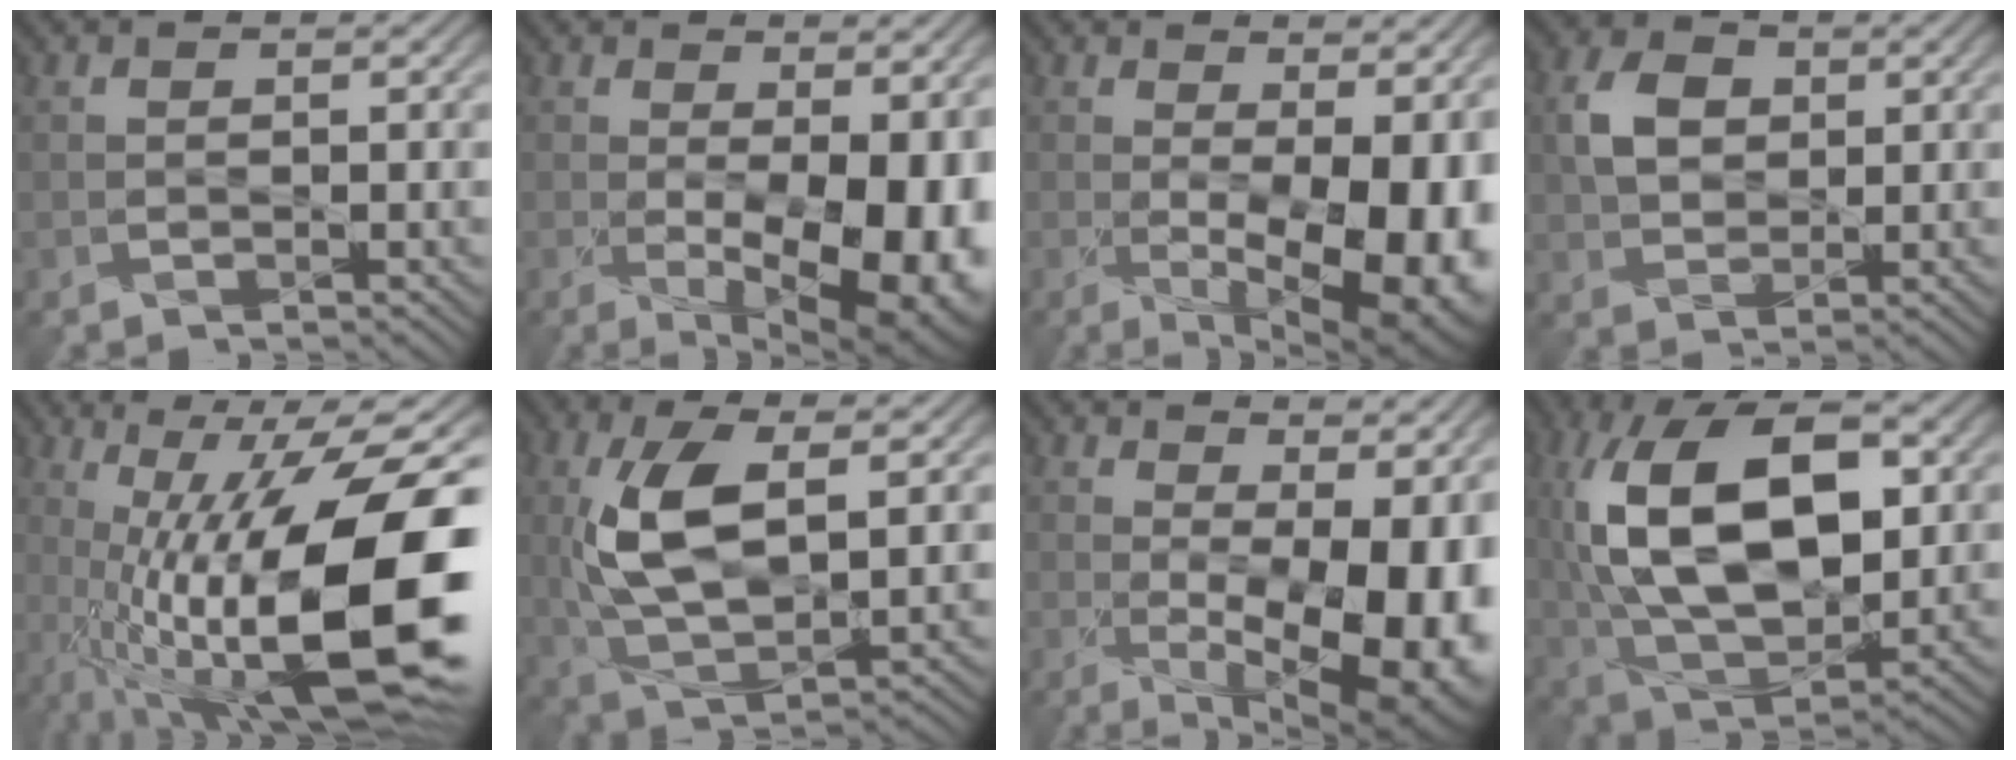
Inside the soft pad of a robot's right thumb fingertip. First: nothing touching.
{"total": 13.2, "force": [-1.6, 5.7, 11.8], "torque": [-0.151, -0.027, 0.013]}
{"total": 14.6, "force": [-1.3, 6.3, 13.1], "torque": [-0.160, -0.021, 0.012]}
{"total": 5.1, "force": [1.3, 3.8, 3.1], "torque": [-0.071, 0.006, 0.018]}
{"total": 18.6, "force": [-3.9, 6.2, 17.1], "torque": [-0.266, 0.001, -0.065]}
{"total": 10.3, "force": [1.7, 4.7, 9.1], "torque": [-0.201, 0.002, 0.031]}
{"total": 16.7, "force": [-0.8, 7.8, 14.8], "torque": [-0.171, -0.015, 0.020]}
{"total": 16.6, "force": [2.2, 9.1, 13.7], "torque": [-0.282, 0.012, 0.034]}